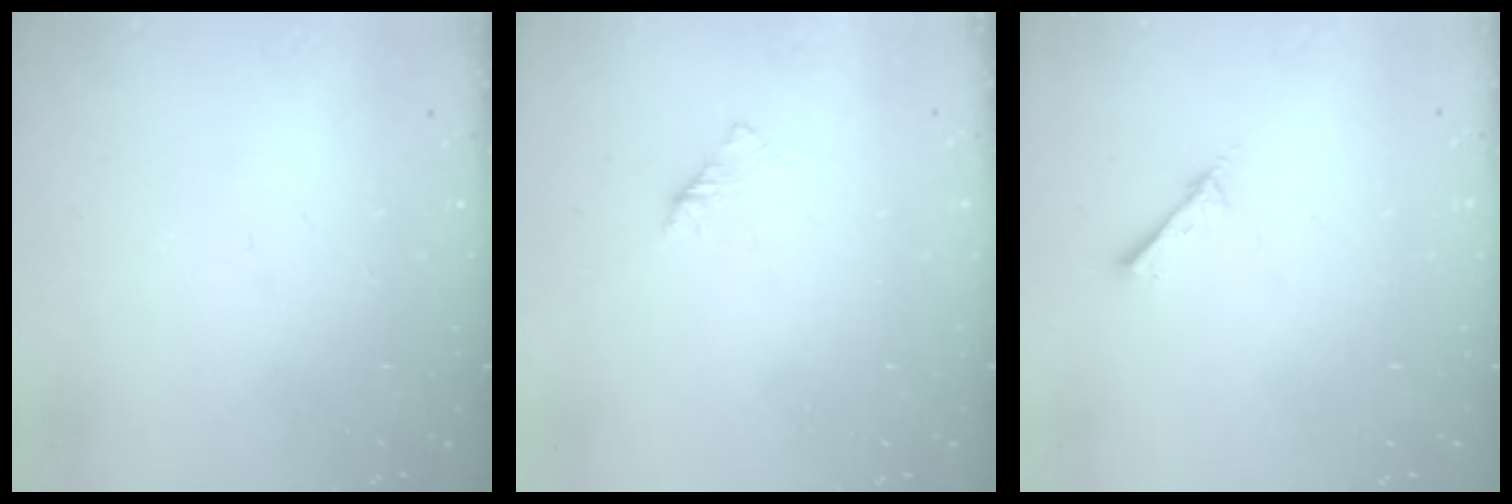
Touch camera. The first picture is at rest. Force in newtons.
{"total": 2.0, "press": 1.9, "slide": 0.6}
{"total": 1.5, "press": 1.4, "slide": 0.2}